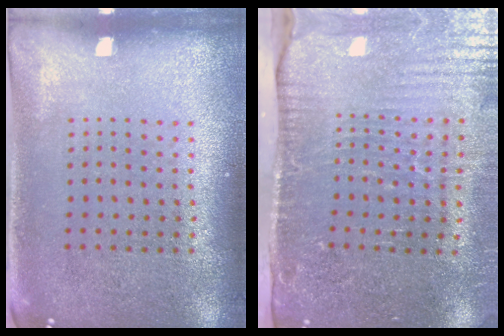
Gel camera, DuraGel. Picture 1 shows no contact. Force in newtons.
{"total": 4.5, "press": 3.9, "slide": 2.4}